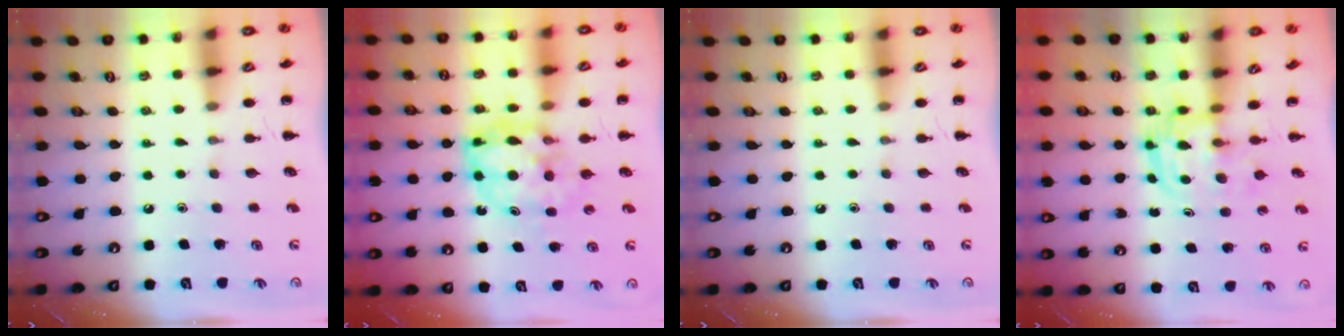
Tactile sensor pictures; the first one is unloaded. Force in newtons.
{"total": 7.0, "press": 6.8, "slide": 1.8}
{"total": 0.0}
{"total": 2.9, "press": 2.9, "slide": 0.3}